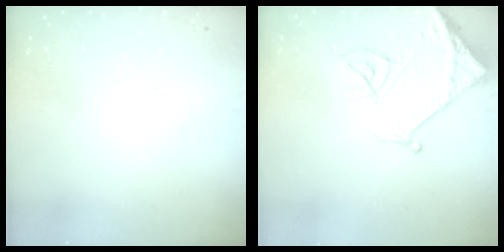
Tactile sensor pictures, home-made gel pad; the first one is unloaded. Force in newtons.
{"total": 13.7, "press": 13.6, "slide": 1.6}